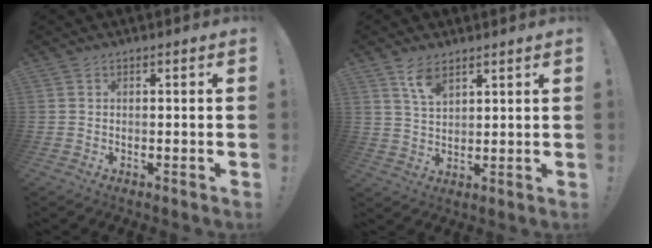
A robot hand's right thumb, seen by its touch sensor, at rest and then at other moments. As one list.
[{"total": 6.8, "force": [4.7, 3.2, 3.8], "torque": [-0.064, -0.022, 0.084]}]